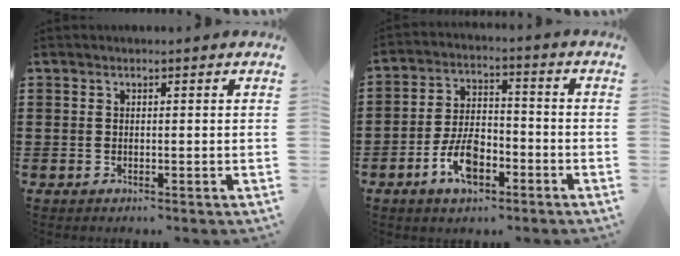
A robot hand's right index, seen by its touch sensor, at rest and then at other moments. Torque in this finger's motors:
{"motor_torque": [1.31, 0.82, 0.73, 0.18]}